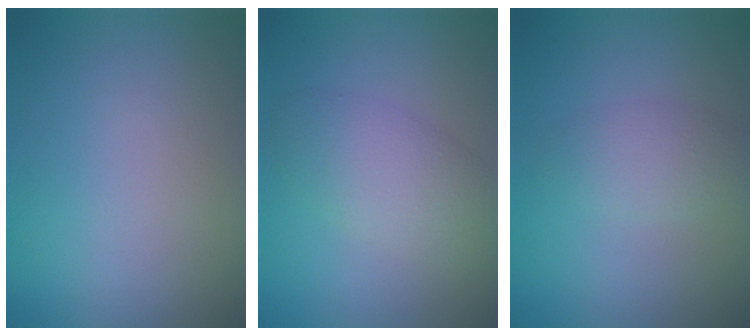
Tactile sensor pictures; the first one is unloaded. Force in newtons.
{"total": 4.5, "press": 4.5, "slide": 0.2}
{"total": 2.4, "press": 2.4, "slide": 0.0}